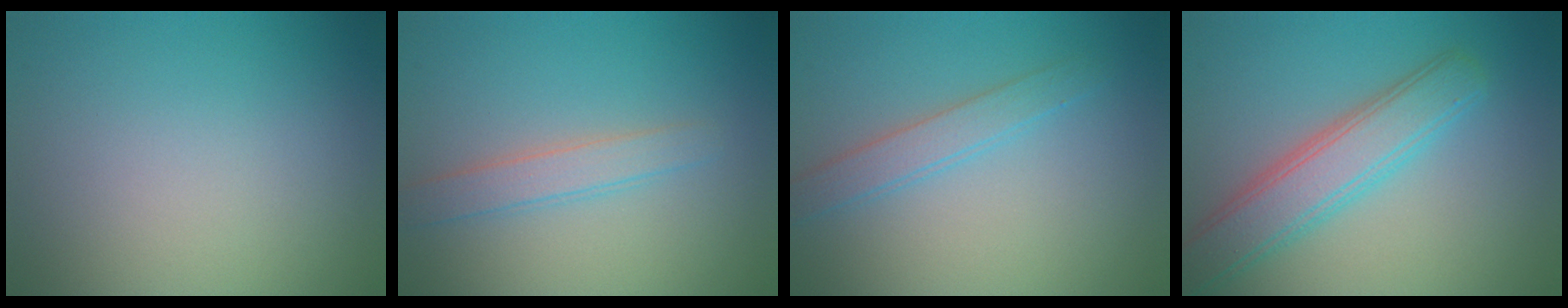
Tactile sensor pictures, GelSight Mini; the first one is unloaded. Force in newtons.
{"total": 2.1, "press": 2.1, "slide": 0.0}
{"total": 1.7, "press": 1.7, "slide": 0.1}
{"total": 5.0, "press": 5.0, "slide": 0.2}